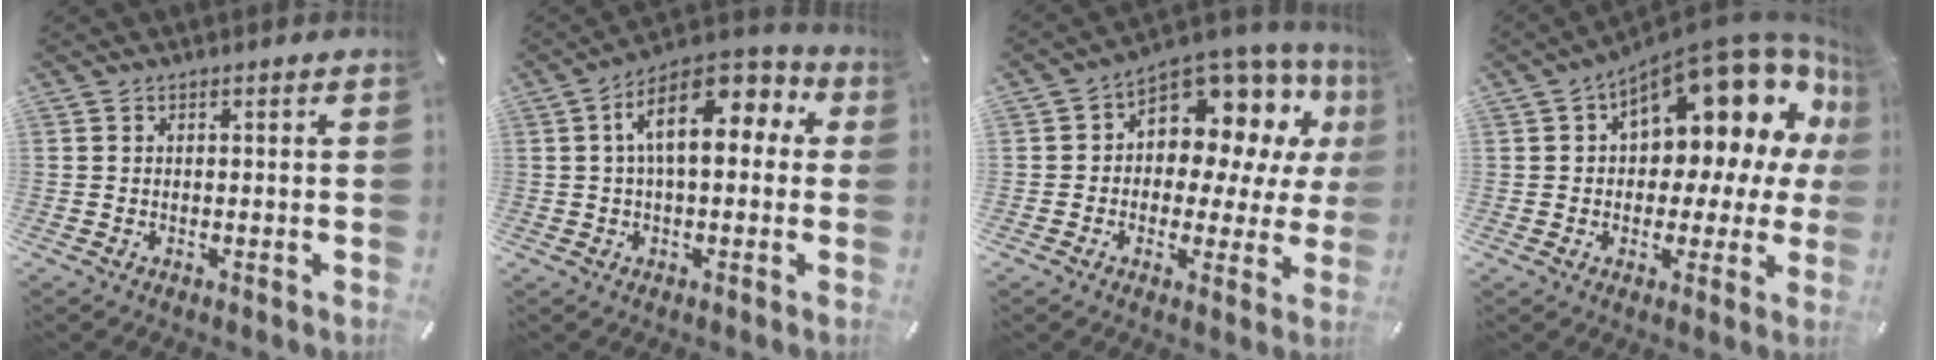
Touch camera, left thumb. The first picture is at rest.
{"total": 13.6, "force": [3.7, 6.8, 11.1], "torque": [-0.185, -0.004, 0.063]}
{"total": 11.0, "force": [4.8, 7.8, 6.2], "torque": [-0.096, -0.053, 0.089]}
{"total": 18.9, "force": [9.8, 9.1, 13.4], "torque": [-0.172, -0.082, 0.159]}